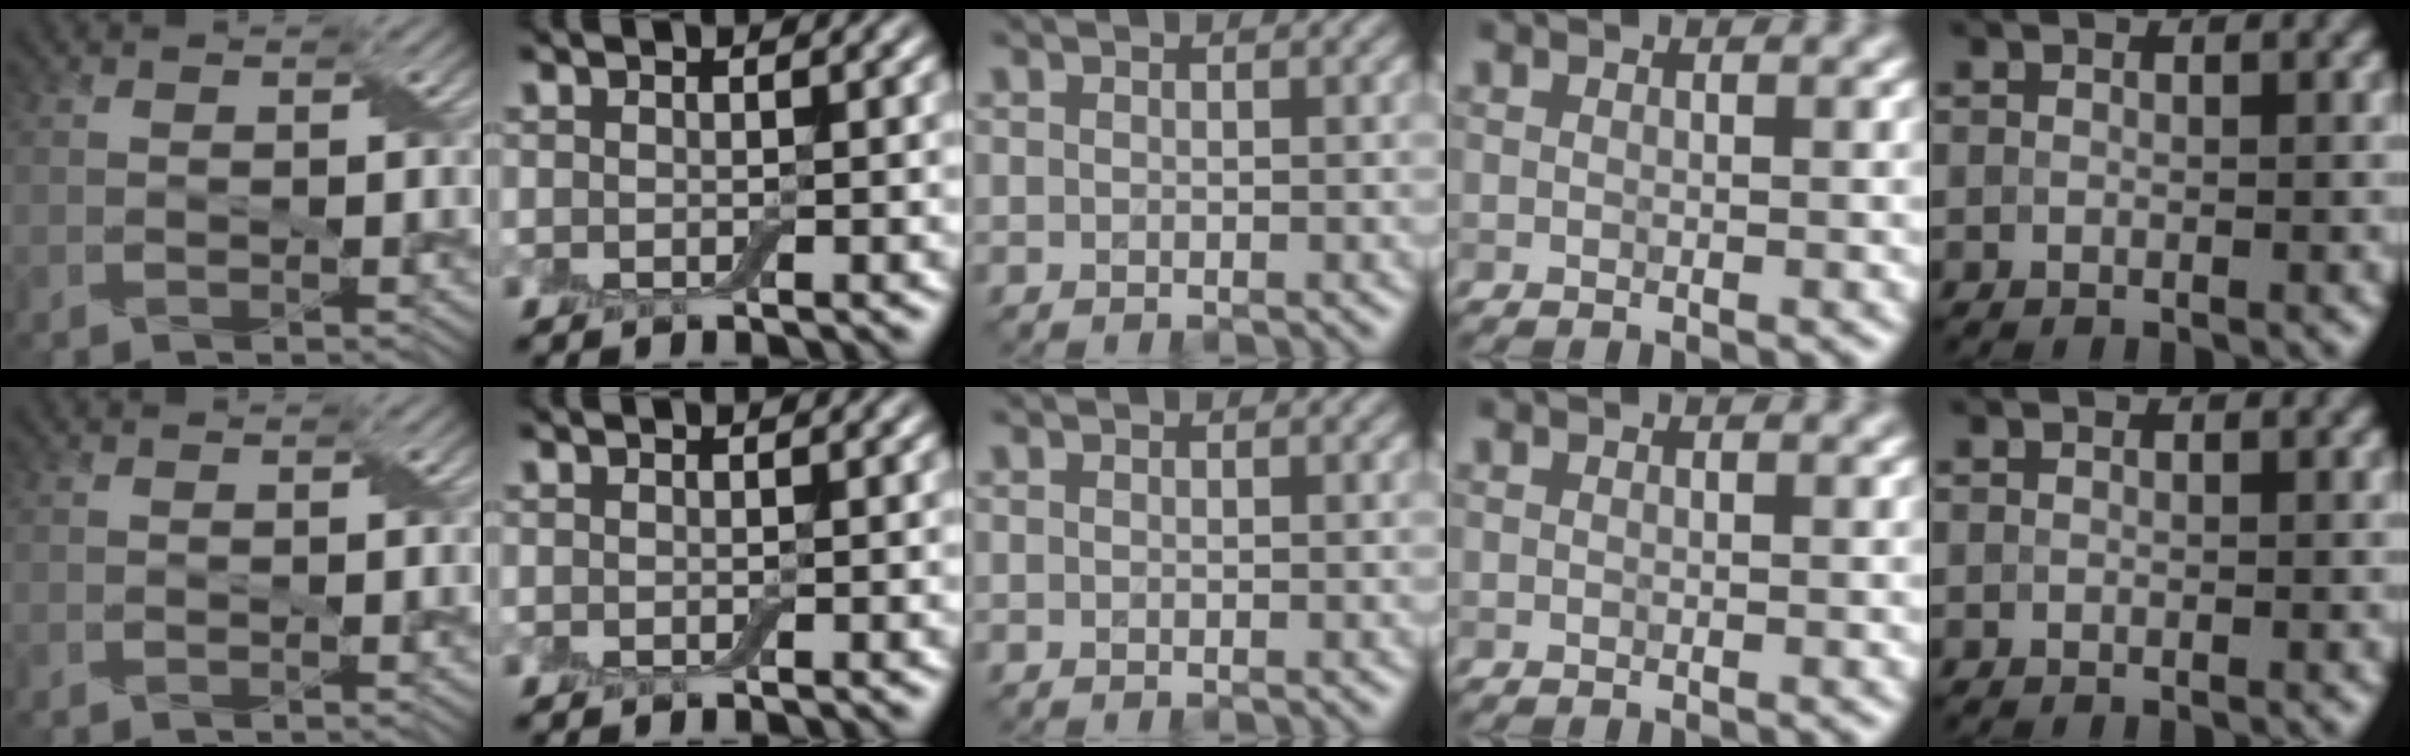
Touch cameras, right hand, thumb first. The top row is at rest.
{}